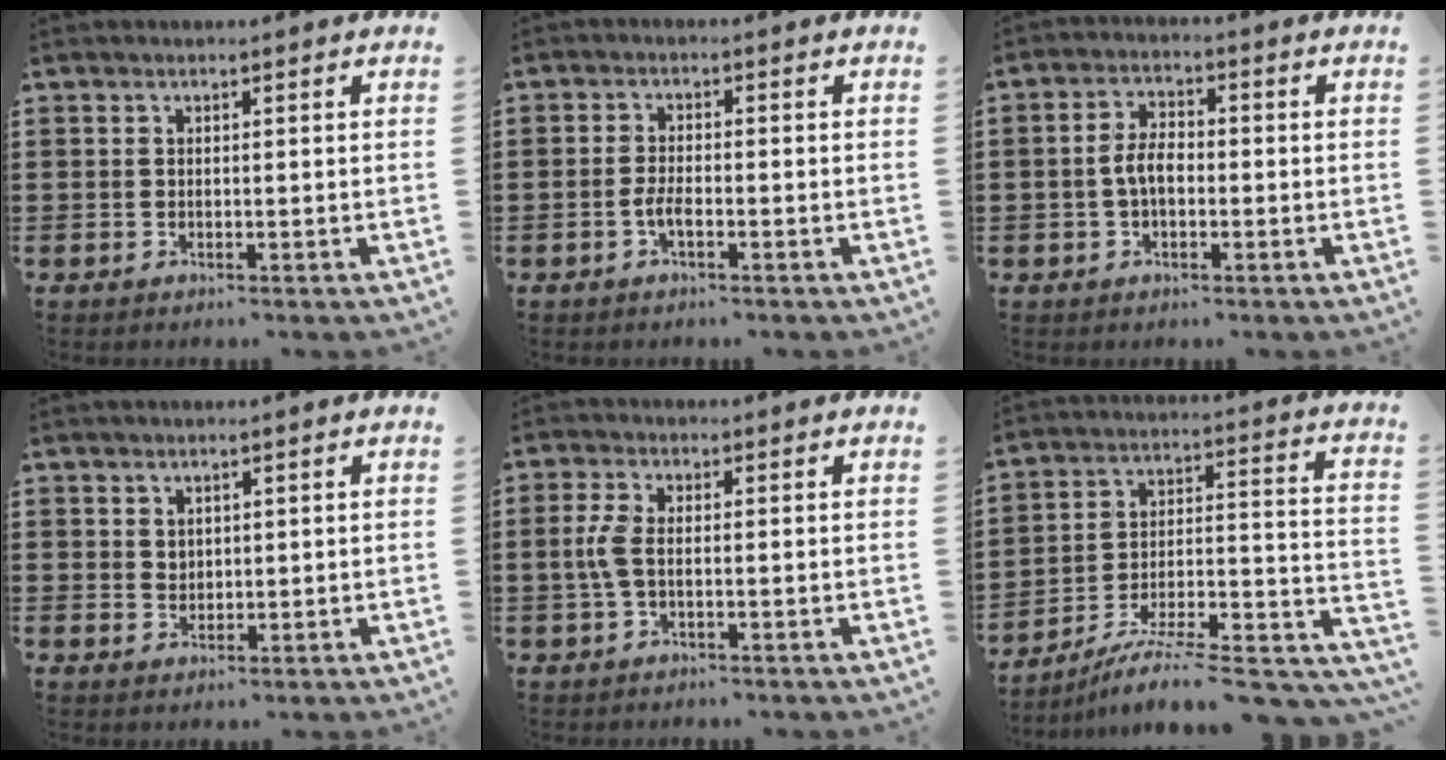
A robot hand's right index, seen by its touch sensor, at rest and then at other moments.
{"total": 2.6, "force": [-1.2, 0.7, 2.2], "torque": [-0.053, -0.003, -0.027]}
{"total": 4.4, "force": [-0.8, 2.3, 3.6], "torque": [-0.087, -0.001, -0.021]}
{"total": 1.6, "force": [1.2, 1.1, 0.2], "torque": [-0.006, 0.004, 0.024]}
{"total": 3.7, "force": [-0.4, 1.4, 3.4], "torque": [-0.091, -0.009, -0.017]}
{"total": 9.2, "force": [-8.1, 0.6, 4.5], "torque": [-0.051, 0.011, -0.158]}